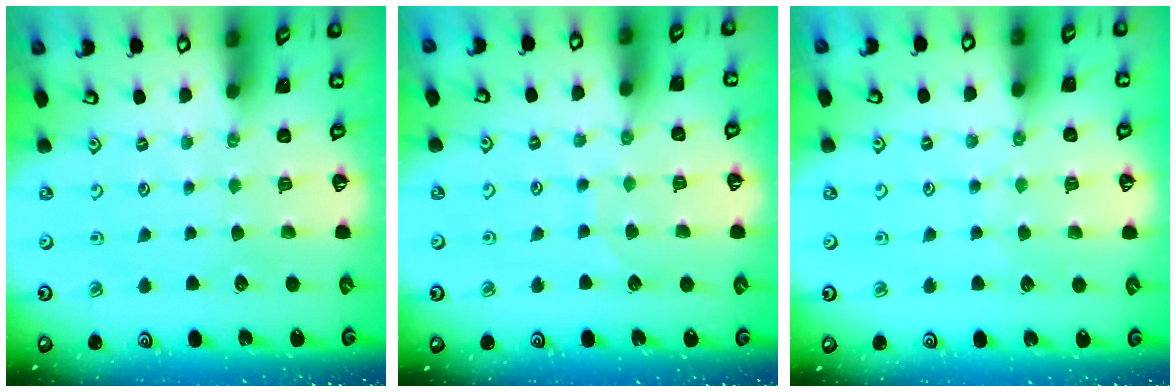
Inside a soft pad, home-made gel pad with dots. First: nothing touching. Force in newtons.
{"total": 5.6, "press": 5.6, "slide": 0.1}
{"total": 3.9, "press": 3.8, "slide": 0.4}